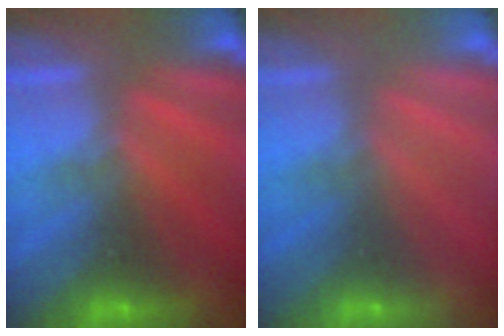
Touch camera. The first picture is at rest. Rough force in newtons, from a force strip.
{"total": 2.9}